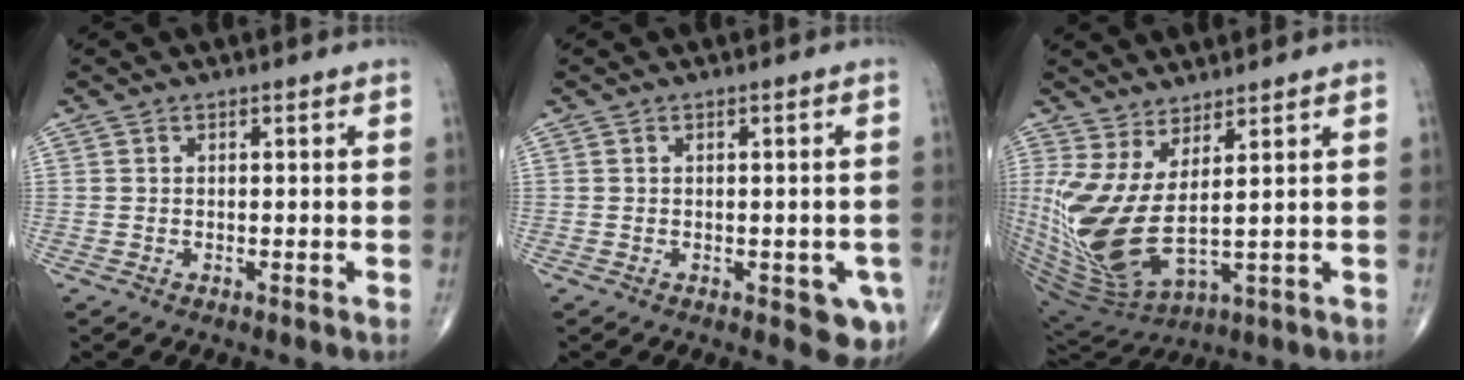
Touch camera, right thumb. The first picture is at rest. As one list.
[{"total": 5.1, "force": [-1.8, 2.3, 4.2], "torque": [-0.025, -0.003, -0.018]}, {"total": 15.1, "force": [2.6, 4.9, 14.1], "torque": [-0.319, -0.040, 0.076]}]